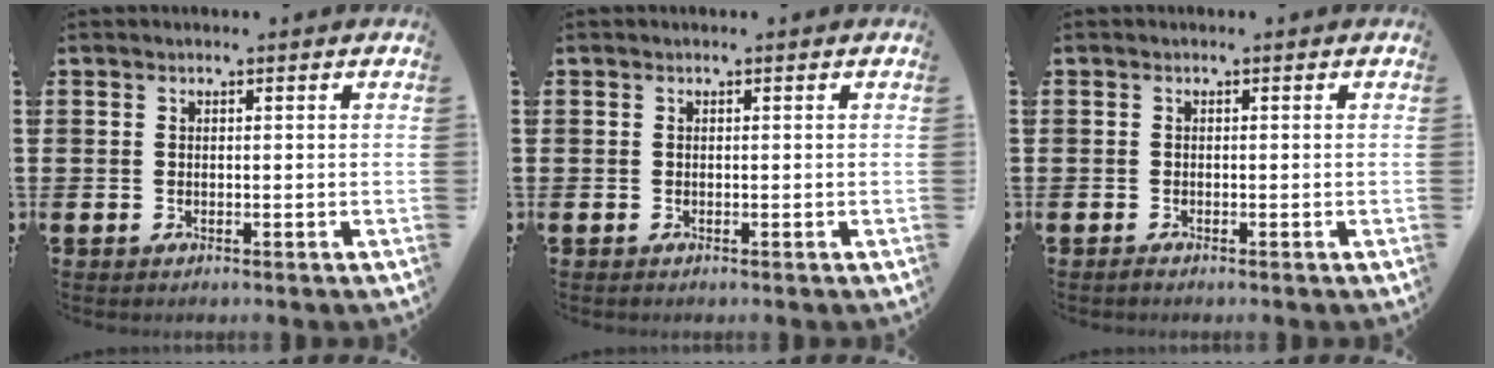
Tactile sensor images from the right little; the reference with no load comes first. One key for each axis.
{"total": 0.0}
{"total": 0.0}